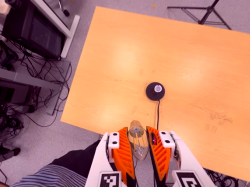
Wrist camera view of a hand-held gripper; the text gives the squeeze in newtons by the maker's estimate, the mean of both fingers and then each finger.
{"total": 21.0, "left": 23.5, "right": 18.5}